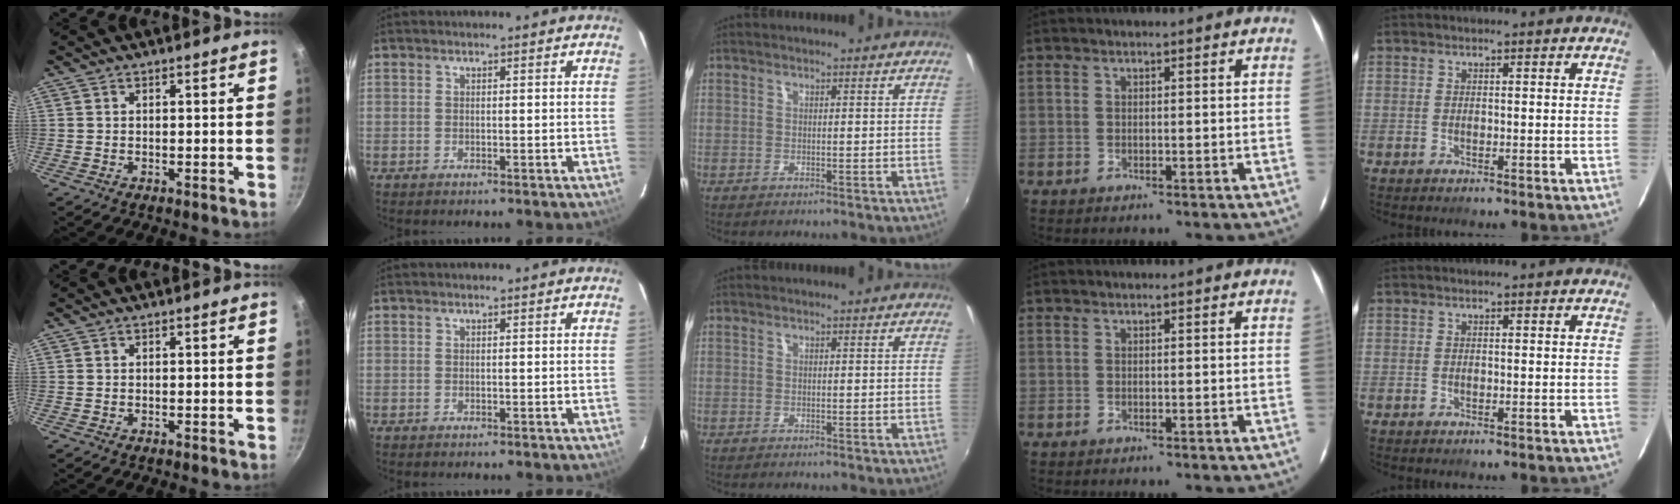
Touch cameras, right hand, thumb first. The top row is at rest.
{}